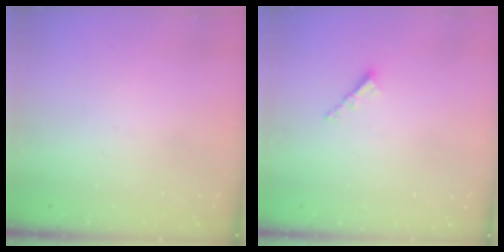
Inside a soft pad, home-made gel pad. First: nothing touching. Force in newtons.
{"total": 2.9, "press": 2.9, "slide": 0.5}